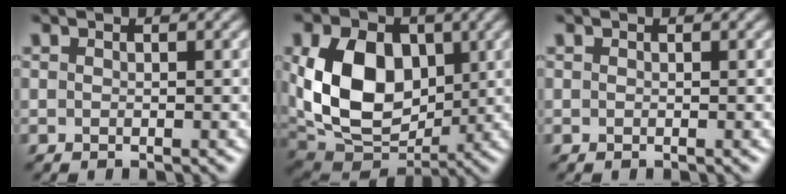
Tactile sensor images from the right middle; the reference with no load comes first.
{"total": 10.9, "force": [1.2, 7.5, 7.8], "torque": [-0.156, -0.004, 0.021]}
{"total": 0.0}